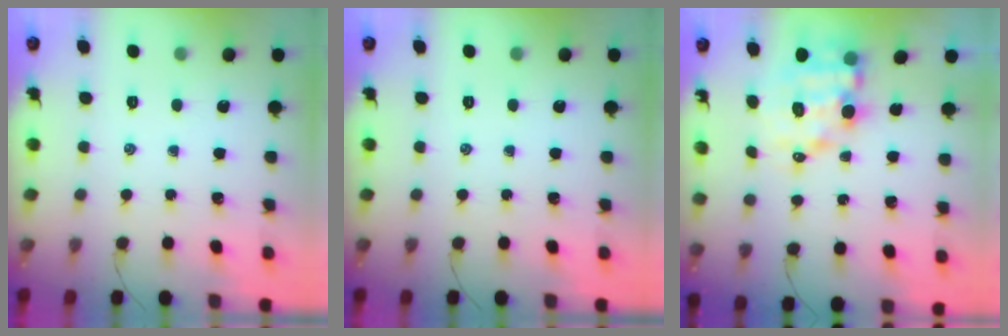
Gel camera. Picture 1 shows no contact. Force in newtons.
{"total": 0.0}
{"total": 9.4, "press": 9.0, "slide": 2.7}